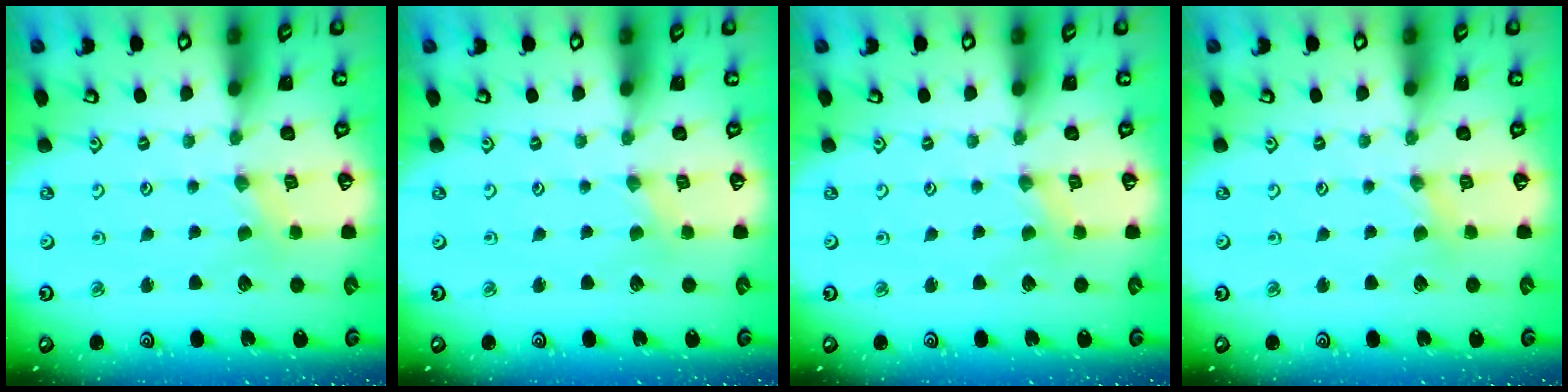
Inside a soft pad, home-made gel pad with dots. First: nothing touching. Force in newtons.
{"total": 0.0}
{"total": 0.0}
{"total": 1.5, "press": 1.5, "slide": 0.2}